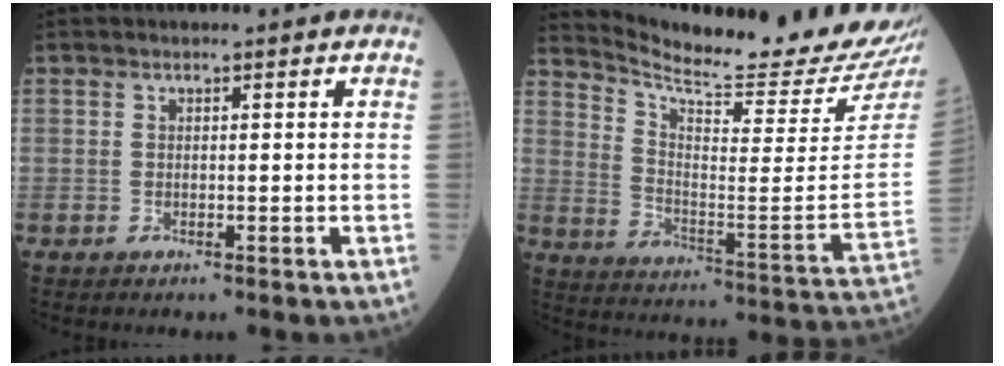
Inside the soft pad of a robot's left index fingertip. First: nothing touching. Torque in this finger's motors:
{"motor_torque": [0.82, -1.32, -0.13, 0.03]}